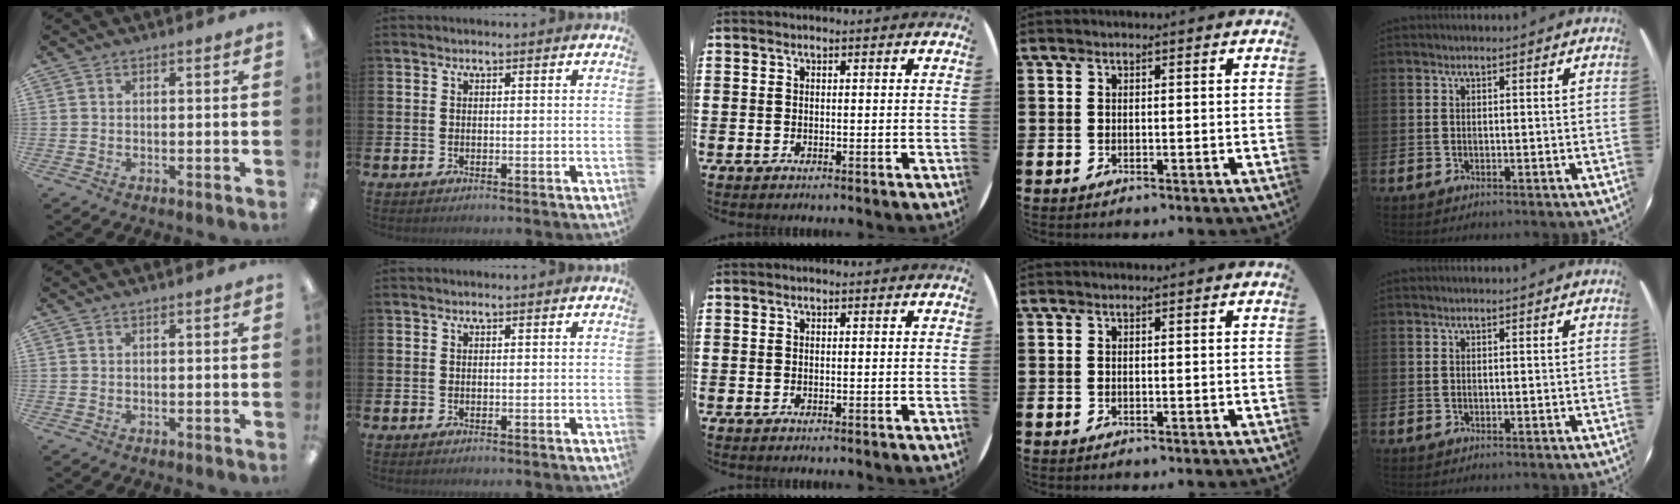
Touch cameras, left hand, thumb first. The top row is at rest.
{}